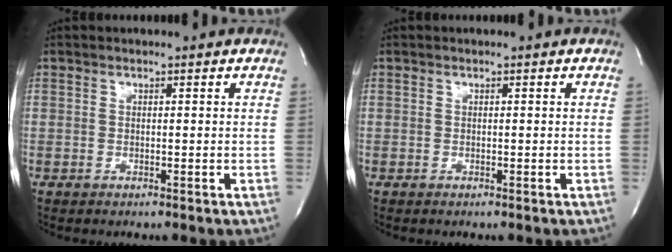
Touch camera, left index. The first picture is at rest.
{"total": 0.0}